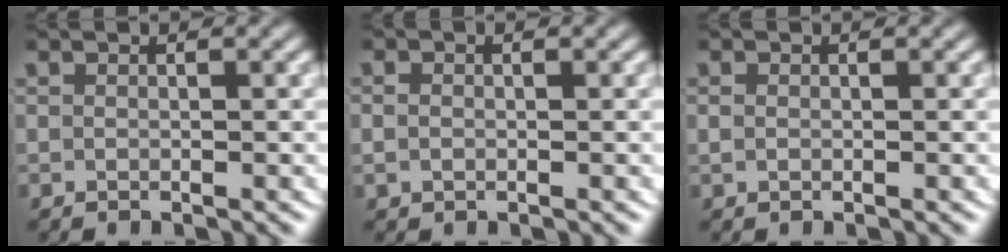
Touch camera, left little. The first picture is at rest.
{"total": 1.0, "force": [-0.1, 0.7, 0.7], "torque": [-0.020, -0.006, 0.005]}
{"total": 0.6, "force": [0.0, 0.4, 0.4], "torque": [-0.011, -0.005, 0.004]}